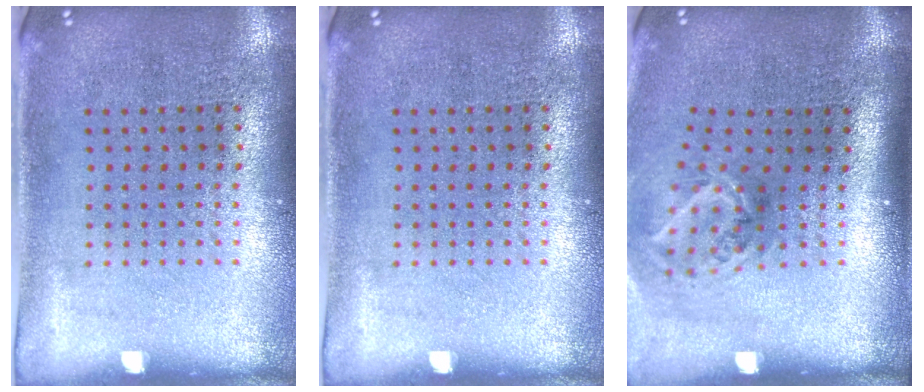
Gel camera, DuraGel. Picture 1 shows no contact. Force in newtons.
{"total": 0.0}
{"total": 1.9, "press": 1.2, "slide": 1.5}